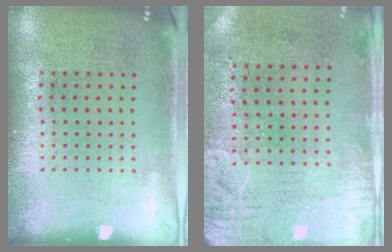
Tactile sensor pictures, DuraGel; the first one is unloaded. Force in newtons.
{"total": 3.3, "press": 2.7, "slide": 2.0}